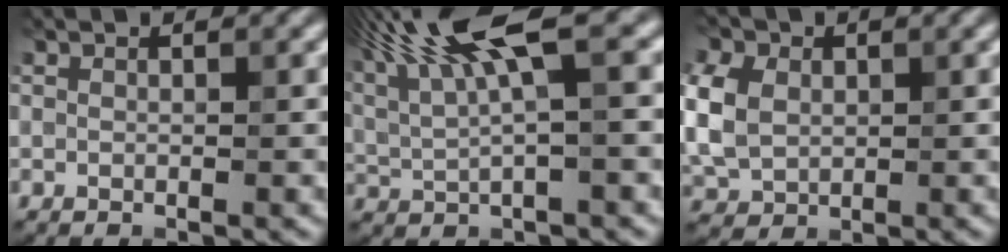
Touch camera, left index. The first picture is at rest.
{"total": 10.5, "force": [5.3, 2.2, 8.8], "torque": [-0.169, 0.023, 0.097]}
{"total": 8.7, "force": [1.4, 6.9, 5.1], "torque": [-0.125, 0.033, 0.007]}